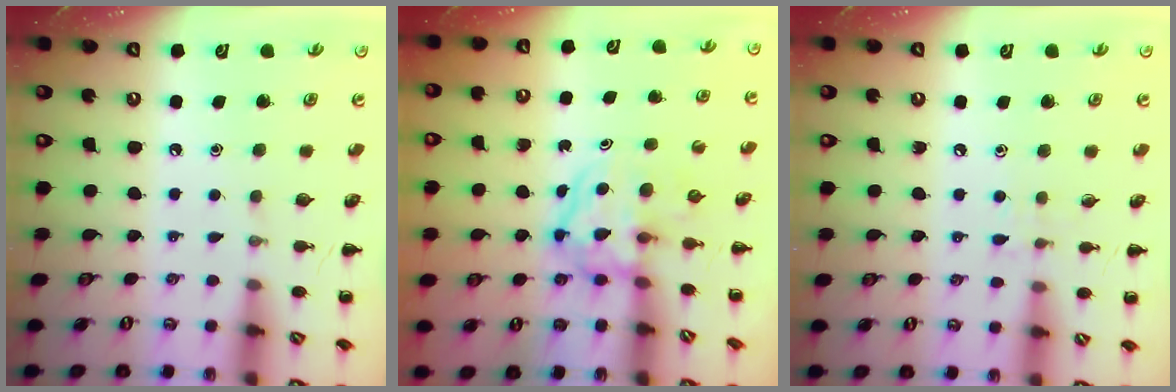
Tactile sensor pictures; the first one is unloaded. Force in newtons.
{"total": 3.9, "press": 3.9, "slide": 0.5}
{"total": 4.4, "press": 4.0, "slide": 1.7}